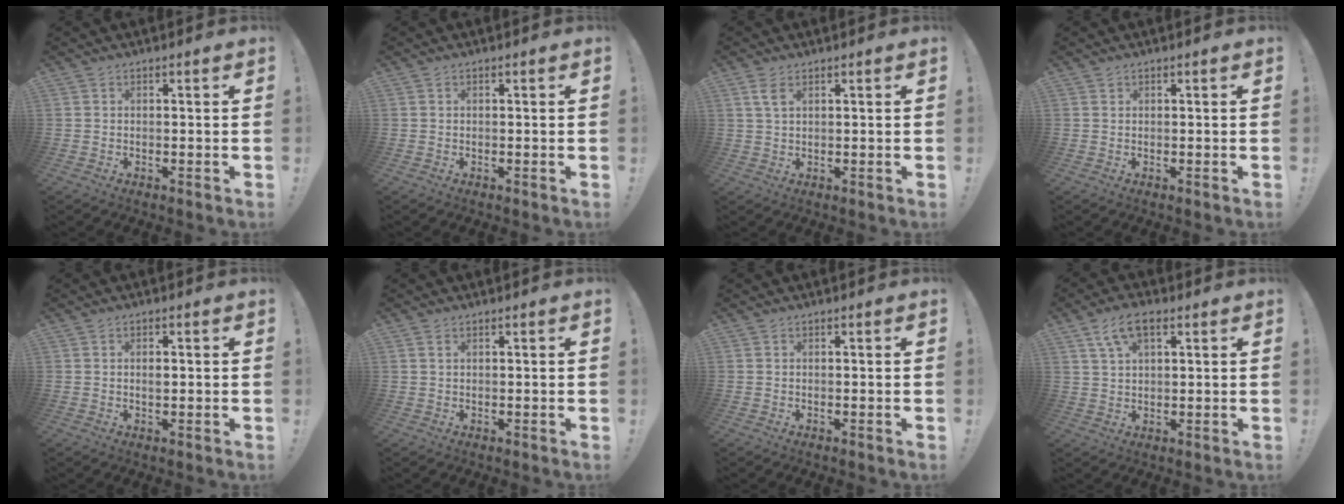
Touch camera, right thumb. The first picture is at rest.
{"total": 0.0}
{"total": 3.5, "force": [1.7, 1.5, 2.7], "torque": [-0.057, 0.001, 0.031]}
{"total": 0.5, "force": [0.4, 0.3, 0.0], "torque": [0.003, -0.001, 0.007]}
{"total": 1.5, "force": [0.2, 0.9, 1.2], "torque": [-0.015, 0.002, 0.000]}
{"total": 1.0, "force": [0.5, 0.4, 0.8], "torque": [-0.016, 0.003, 0.008]}
{"total": 0.0}
{"total": 7.7, "force": [3.7, 3.8, 5.6], "torque": [-0.094, 0.000, 0.070]}